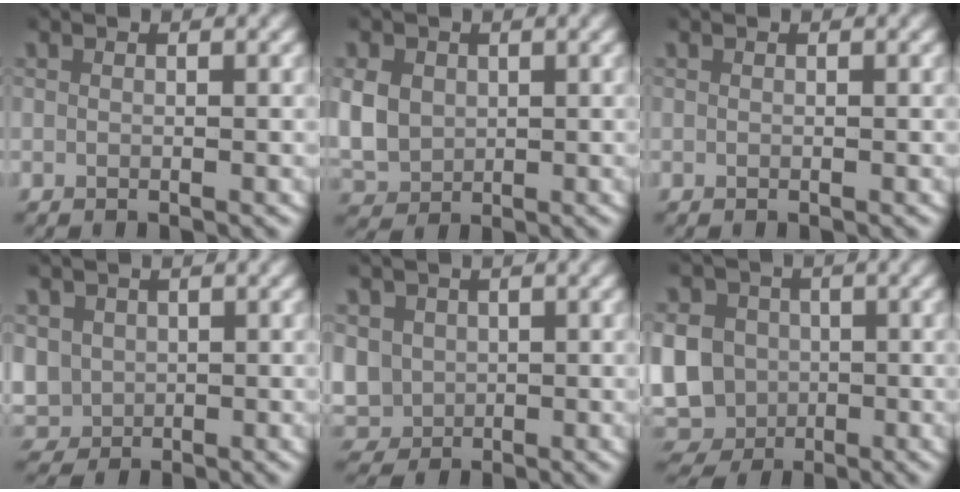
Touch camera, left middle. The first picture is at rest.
{"total": 6.1, "force": [0.3, 5.4, 2.8], "torque": [-0.080, -0.013, 0.013]}
{"total": 0.0}
{"total": 6.9, "force": [-0.4, 6.5, 2.2], "torque": [-0.081, -0.030, 0.004]}
{"total": 8.1, "force": [-0.6, 7.6, 2.6], "torque": [-0.091, -0.034, -0.001]}
{"total": 14.3, "force": [-2.4, 13.5, 4.2], "torque": [-0.117, -0.047, -0.044]}